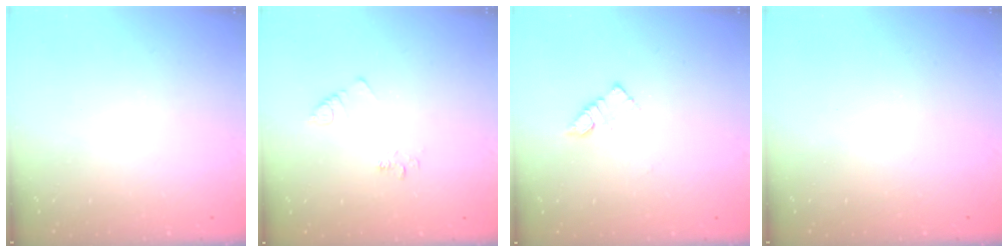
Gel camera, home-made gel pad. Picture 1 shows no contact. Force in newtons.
{"total": 3.3, "press": 3.3, "slide": 0.4}
{"total": 4.9, "press": 4.9, "slide": 0.2}
{"total": 2.5, "press": 2.4, "slide": 0.4}